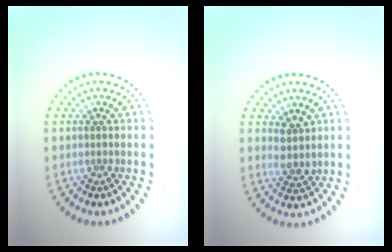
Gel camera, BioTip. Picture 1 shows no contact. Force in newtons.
{"total": 2.0, "press": 1.8, "slide": 1.0}